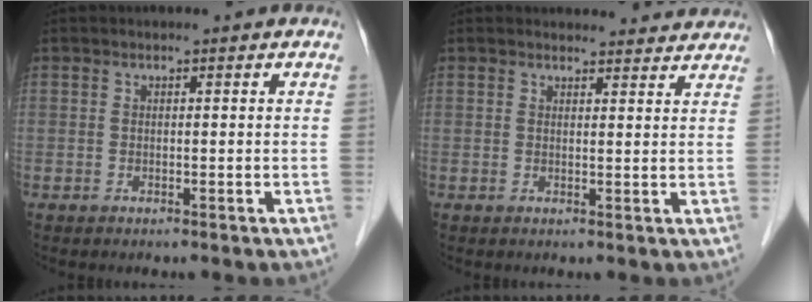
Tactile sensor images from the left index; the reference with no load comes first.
{"total": 7.6, "force": [7.4, 1.6, 0.7], "torque": [0.010, 0.008, 0.066]}